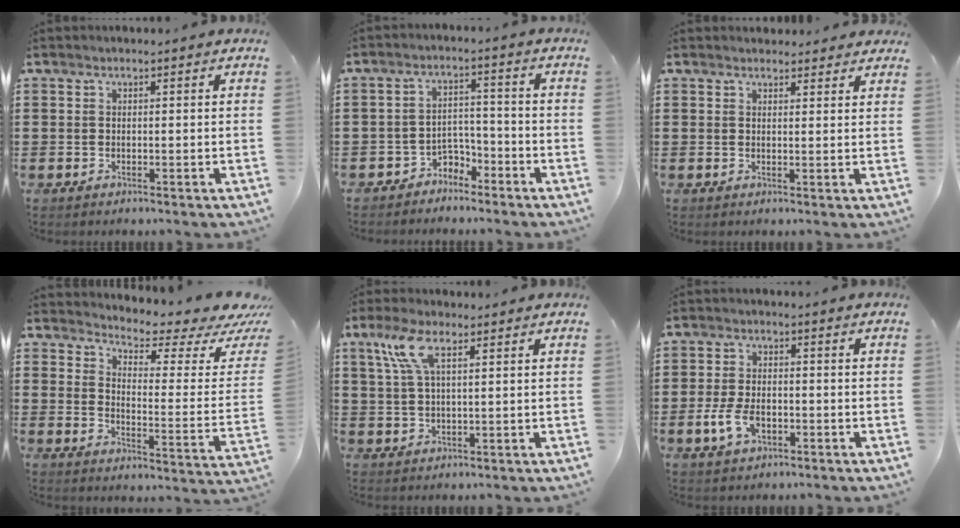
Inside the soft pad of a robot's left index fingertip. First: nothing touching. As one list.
[{"total": 4.0, "force": [-3.6, 1.6, 0.6], "torque": [-0.017, 0.010, -0.075]}, {"total": 2.0, "force": [1.9, 0.6, 0.2], "torque": [0.000, -0.001, 0.036]}, {"total": 4.3, "force": [3.6, 0.5, 2.2], "torque": [-0.050, -0.041, 0.053]}, {"total": 6.4, "force": [3.2, 2.0, 5.2], "torque": [-0.122, 0.006, 0.054]}, {"total": 5.3, "force": [-1.8, 3.0, 3.9], "torque": [-0.087, 0.001, -0.036]}]